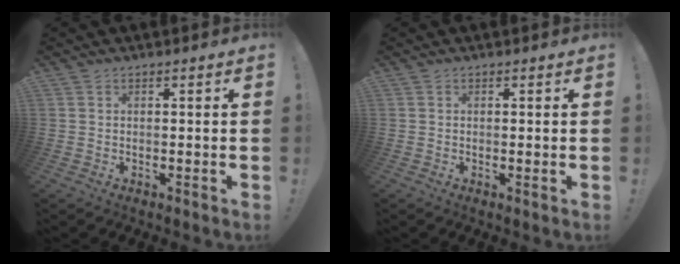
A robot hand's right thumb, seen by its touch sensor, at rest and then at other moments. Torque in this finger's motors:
{"motor_torque": [-0.05, -0.25, 0.02, -0.07, -0.03]}